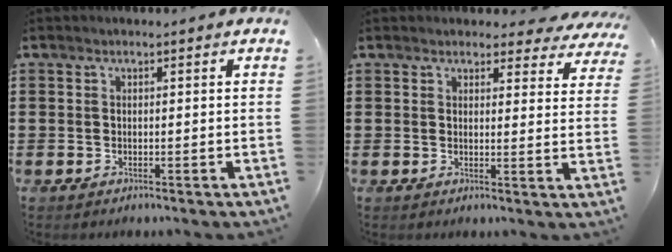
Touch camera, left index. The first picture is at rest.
{"total": 3.5, "force": [3.2, 0.9, 1.0], "torque": [-0.014, -0.015, 0.056]}